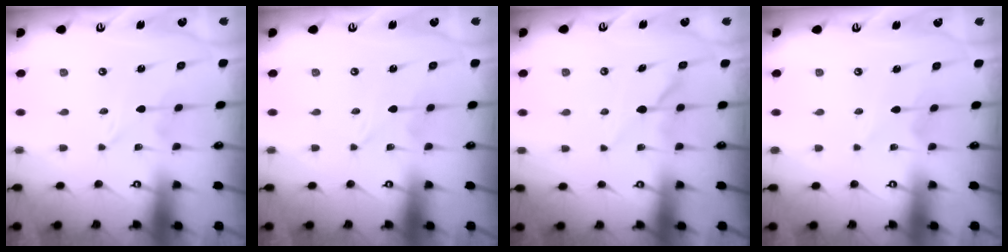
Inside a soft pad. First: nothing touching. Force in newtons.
{"total": 0.0}
{"total": 6.1, "press": 6.1, "slide": 0.6}
{"total": 2.2, "press": 2.2, "slide": 0.3}